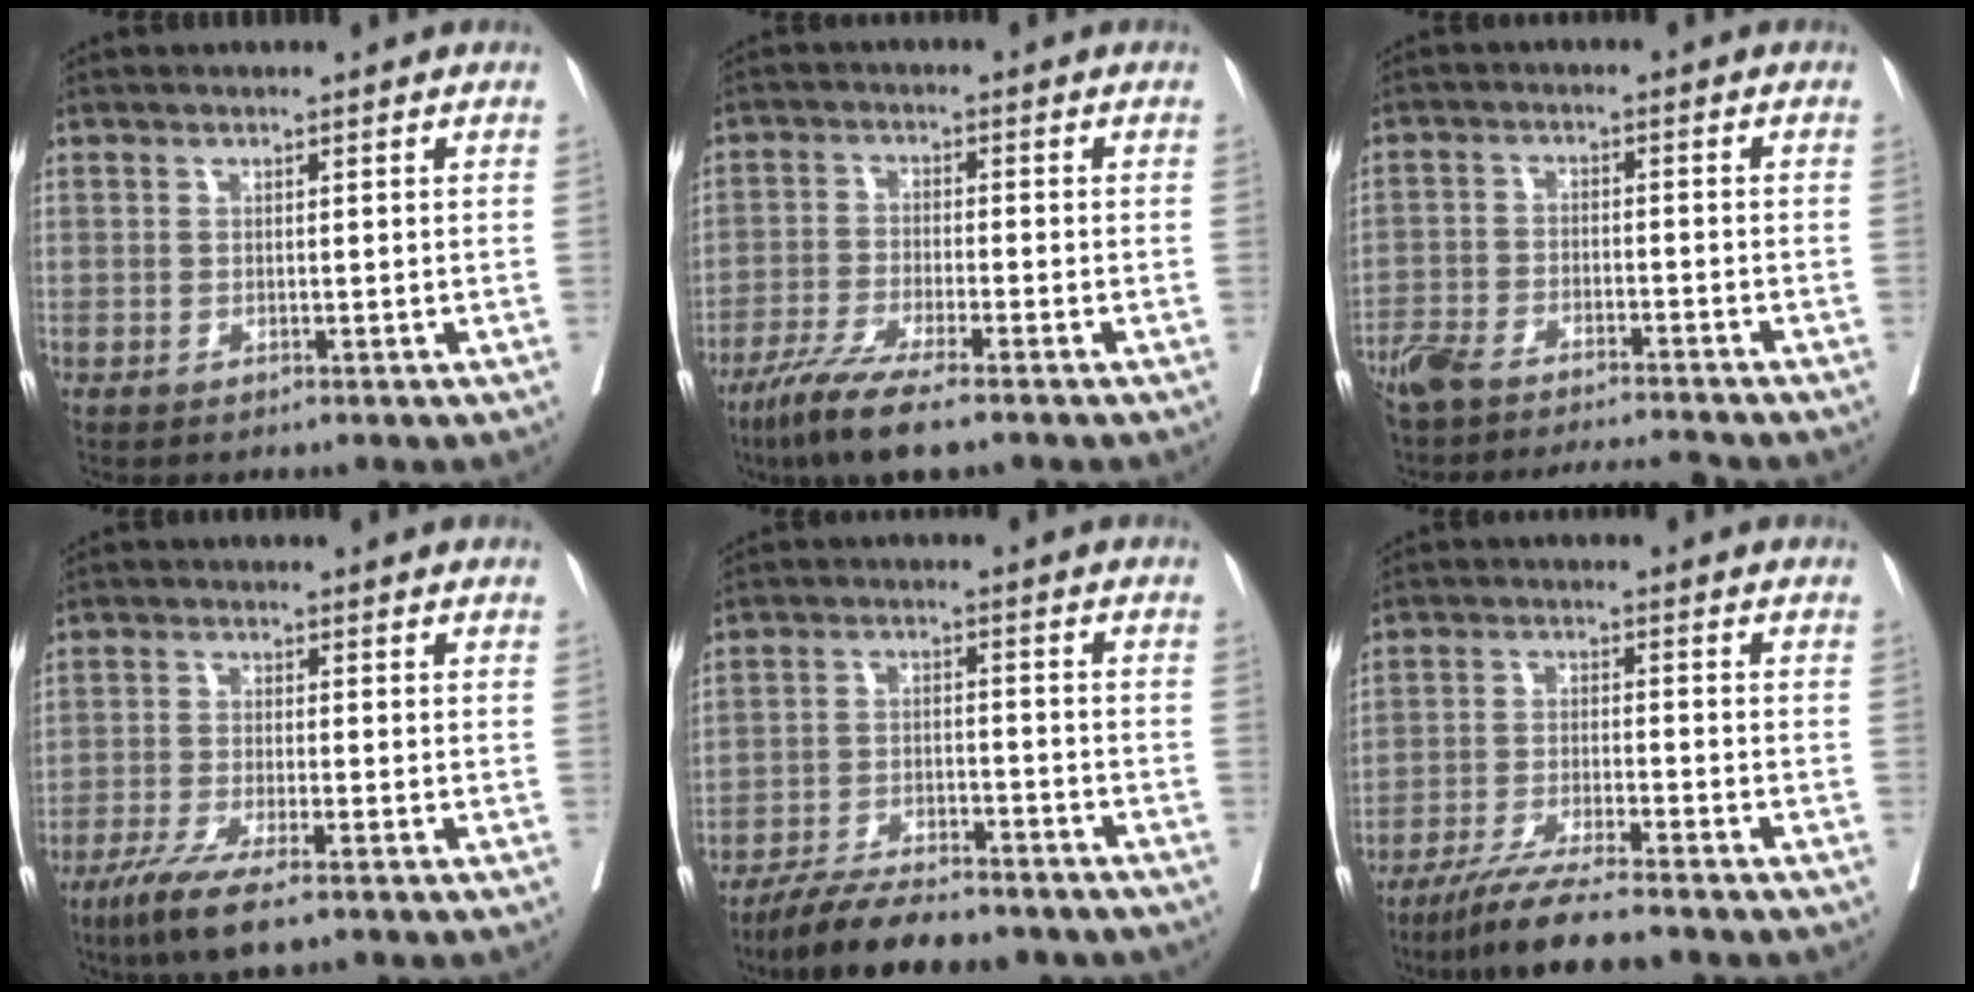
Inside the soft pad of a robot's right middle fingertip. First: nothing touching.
{"total": 7.9, "force": [-5.7, 0.4, 5.5], "torque": [-0.102, -0.021, -0.104]}
{"total": 11.7, "force": [-10.6, 1.1, 4.7], "torque": [-0.080, 0.003, -0.170]}
{"total": 7.0, "force": [-4.6, 0.6, 5.2], "torque": [-0.098, -0.018, -0.081]}
{"total": 13.6, "force": [-11.7, 3.1, 6.1], "torque": [-0.092, 0.002, -0.177]}
{"total": 8.5, "force": [-7.1, -0.1, 4.6], "torque": [-0.083, -0.028, -0.124]}